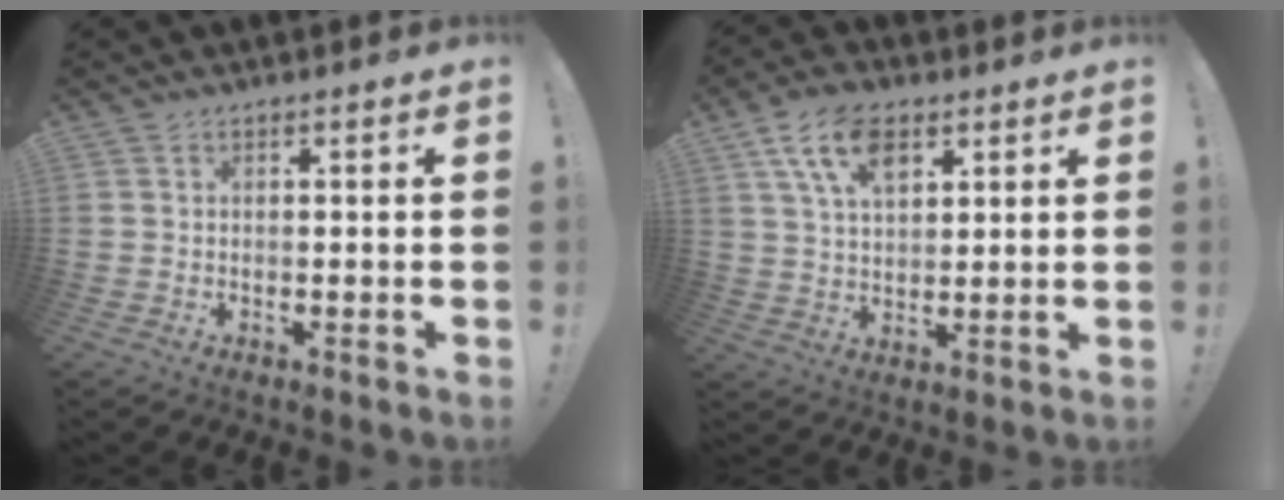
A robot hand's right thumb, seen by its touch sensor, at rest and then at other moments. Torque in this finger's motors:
{"motor_torque": [0.18, 1.88, 0.82, 0.43, 0.06]}